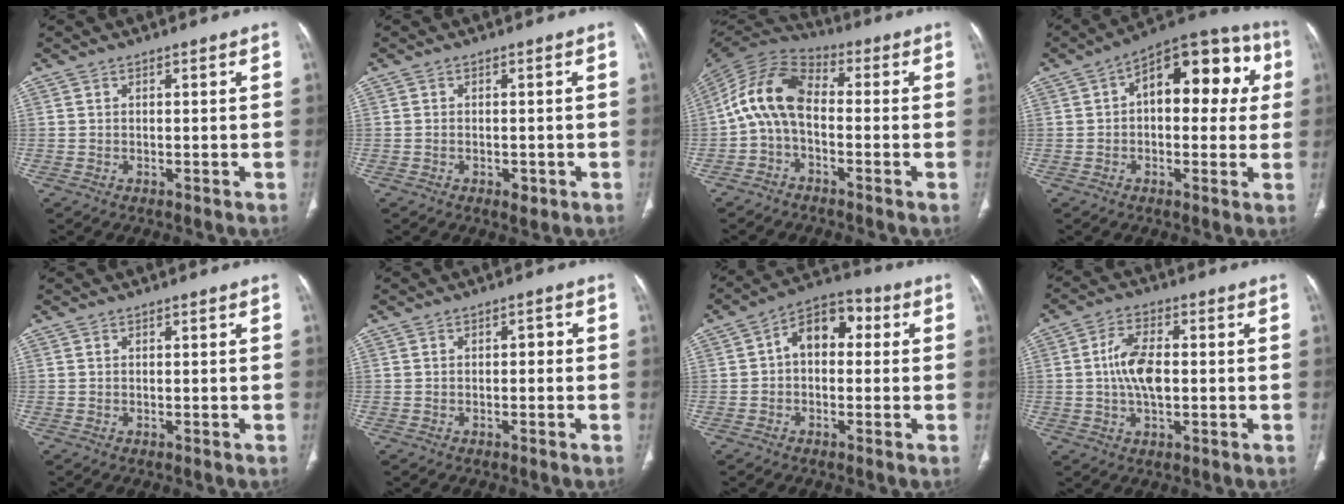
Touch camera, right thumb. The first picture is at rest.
{"total": 1.8, "force": [-0.8, 1.1, 1.2], "torque": [-0.014, 0.001, -0.007]}
{"total": 11.2, "force": [-1.2, 6.7, 8.9], "torque": [-0.163, 0.040, -0.039]}
{"total": 17.7, "force": [3.5, 9.5, 14.5], "torque": [-0.139, 0.036, 0.037]}
{"total": 0.0}
{"total": 1.3, "force": [-0.2, 0.9, 1.0], "torque": [-0.003, 0.005, -0.008]}
{"total": 9.2, "force": [1.0, 6.1, 6.8], "torque": [-0.078, 0.032, 0.002]}
{"total": 8.3, "force": [0.0, 4.2, 7.1], "torque": [-0.136, 0.008, -0.003]}